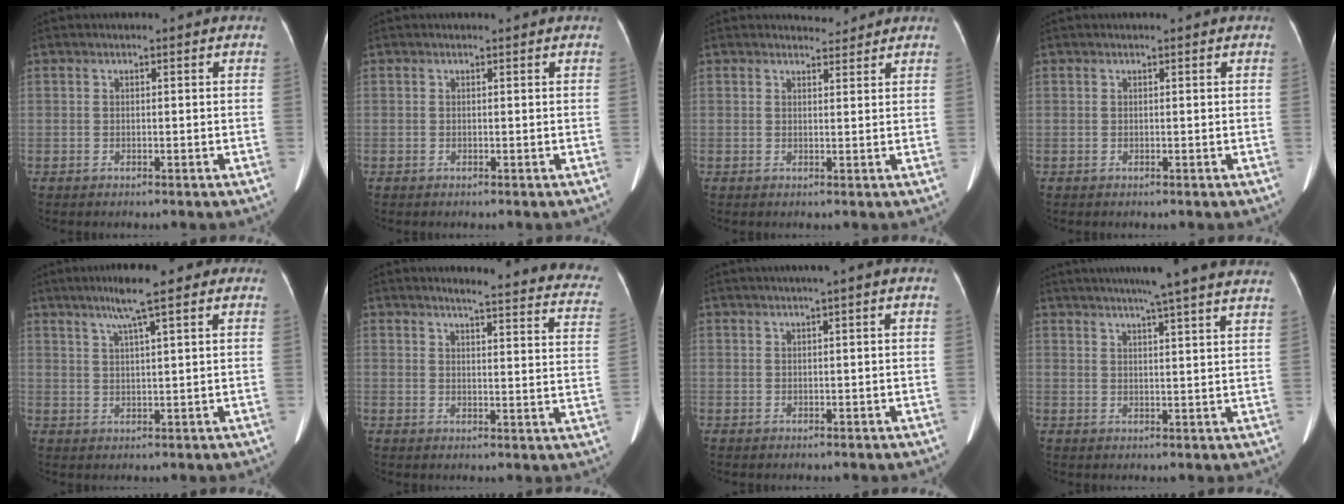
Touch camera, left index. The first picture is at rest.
{"total": 0.0}
{"total": 2.2, "force": [2.2, 0.6, -0.1], "torque": [-0.001, -0.002, 0.031]}
{"total": 0.0}
{"total": 7.2, "force": [4.8, 0.4, 5.4], "torque": [-0.088, 0.021, 0.075]}
{"total": 19.3, "force": [18.1, 1.8, 6.6], "torque": [-0.064, -0.077, 0.182]}
{"total": 2.4, "force": [1.5, -0.6, 1.8], "torque": [-0.030, 0.011, 0.029]}
{"total": 17.3, "force": [14.8, -0.9, 8.9], "torque": [-0.142, 0.002, 0.182]}